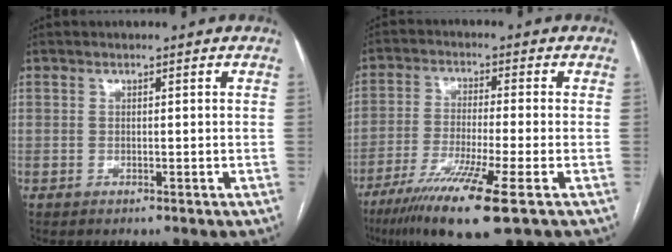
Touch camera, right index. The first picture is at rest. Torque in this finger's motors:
{"motor_torque": [1.60, -0.54, 0.84, 0.20]}